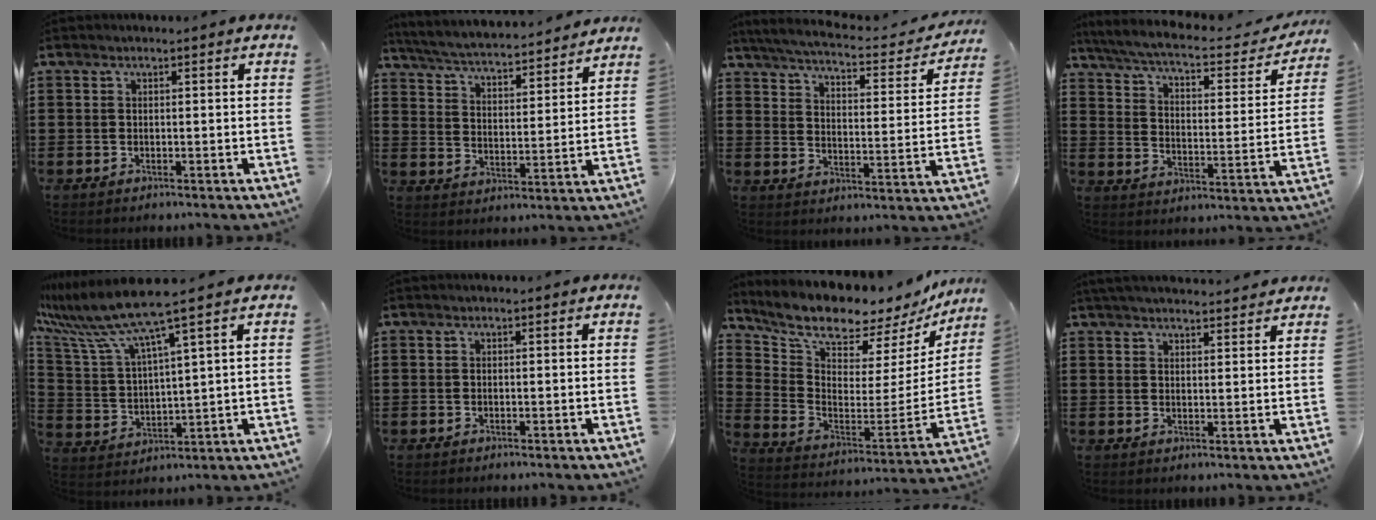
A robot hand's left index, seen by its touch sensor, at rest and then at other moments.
{"total": 4.1, "force": [4.0, -0.2, 0.9], "torque": [-0.040, -0.033, 0.061]}
{"total": 4.4, "force": [4.0, 0.0, 1.8], "torque": [-0.058, -0.030, 0.060]}
{"total": 5.1, "force": [4.4, 0.4, 2.5], "torque": [-0.071, -0.031, 0.068]}
{"total": 8.6, "force": [7.0, -0.3, 5.0], "torque": [-0.136, -0.046, 0.113]}
{"total": 0.0}
{"total": 8.3, "force": [7.8, 1.6, 2.4], "torque": [-0.078, -0.078, 0.129]}
{"total": 3.3, "force": [3.3, 0.1, 0.6], "torque": [-0.021, -0.007, 0.061]}